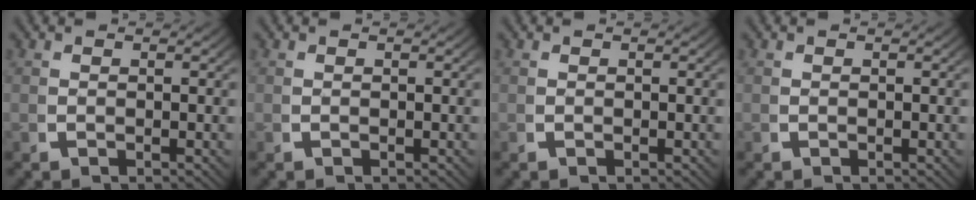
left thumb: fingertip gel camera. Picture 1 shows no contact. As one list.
[{"total": 0.0}, {"total": 0.0}, {"total": 0.0}]